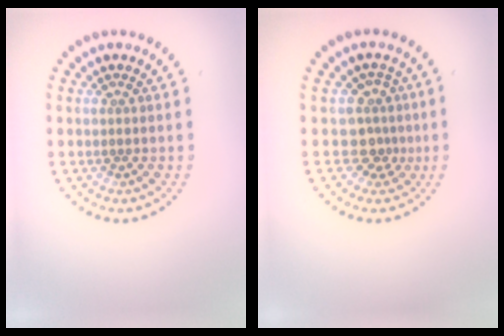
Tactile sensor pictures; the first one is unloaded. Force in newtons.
{"total": 2.6, "press": 1.8, "slide": 1.9}